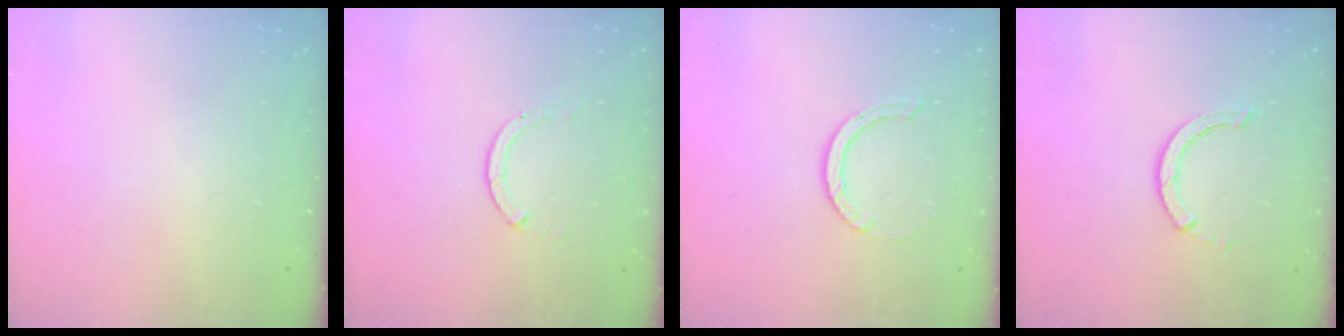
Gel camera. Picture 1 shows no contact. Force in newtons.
{"total": 0.0}
{"total": 4.6, "press": 4.6, "slide": 0.3}
{"total": 3.2, "press": 3.2, "slide": 0.4}